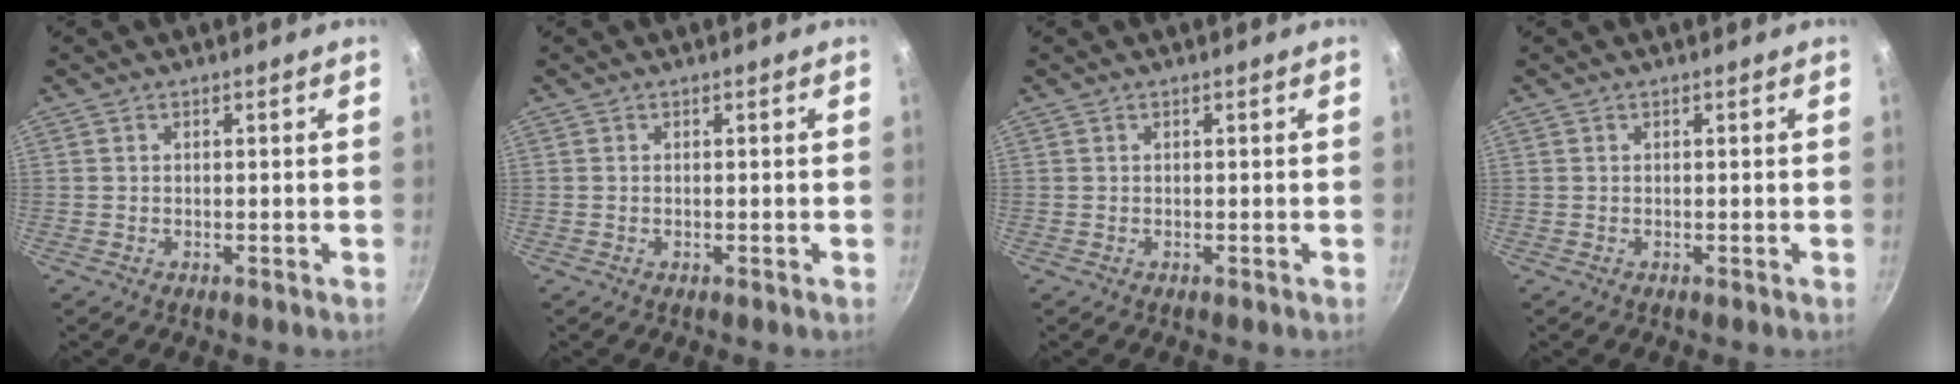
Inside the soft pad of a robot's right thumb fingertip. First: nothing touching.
{"total": 0.0}
{"total": 0.0}
{"total": 0.0}